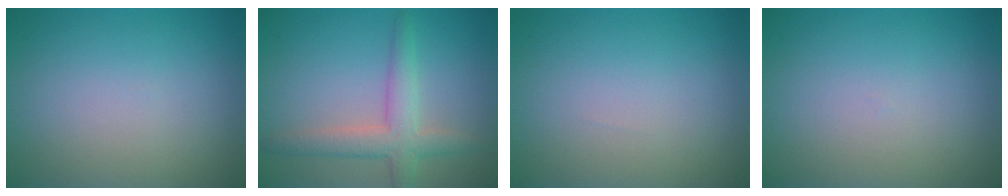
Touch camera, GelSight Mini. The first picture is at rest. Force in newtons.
{"total": 3.9, "press": 3.9, "slide": 0.2}
{"total": 0.0}
{"total": 0.0}